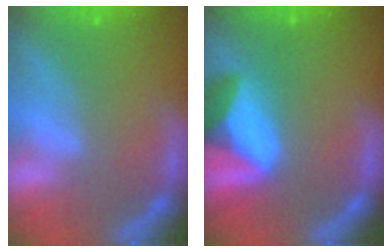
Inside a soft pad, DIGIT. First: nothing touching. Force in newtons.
{"total": 10.0}